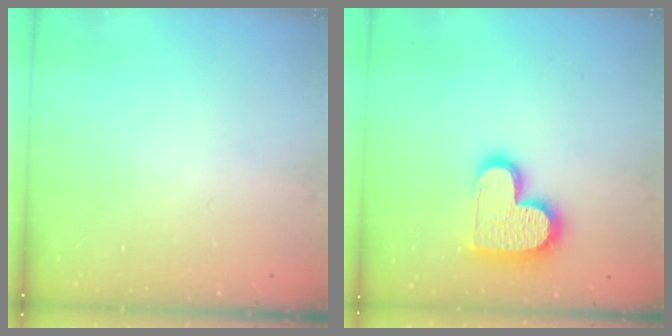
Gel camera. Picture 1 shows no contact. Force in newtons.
{"total": 16.0, "press": 16.0, "slide": 1.1}